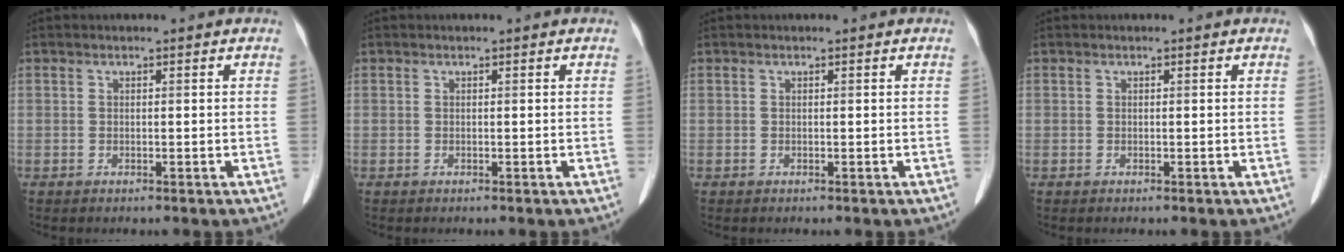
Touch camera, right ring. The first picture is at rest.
{"total": 0.0}
{"total": 0.0}
{"total": 0.0}